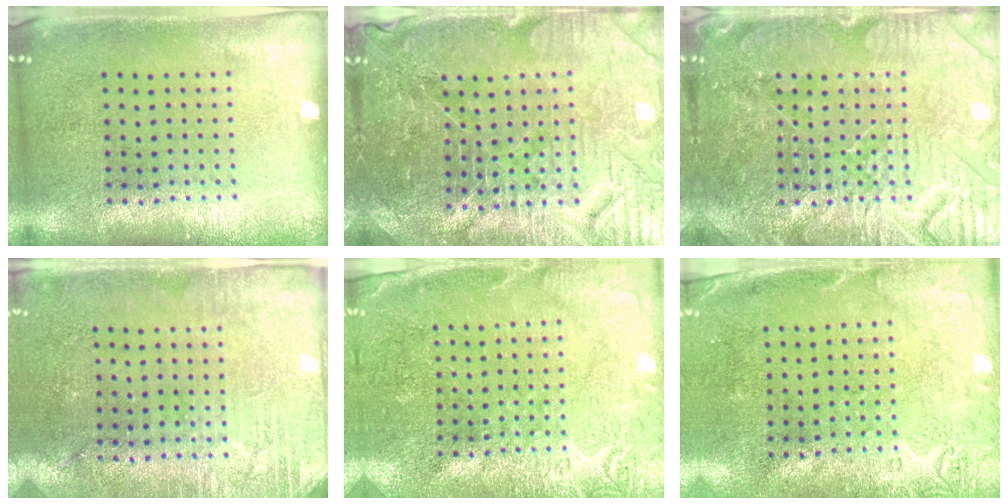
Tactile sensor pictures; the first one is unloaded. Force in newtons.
{"total": 4.9, "press": 4.6, "slide": 1.5}
{"total": 4.7, "press": 4.6, "slide": 0.9}
{"total": 2.8, "press": 2.6, "slide": 1.0}
{"total": 2.8, "press": 2.8, "slide": 0.1}
{"total": 2.7, "press": 2.2, "slide": 1.7}